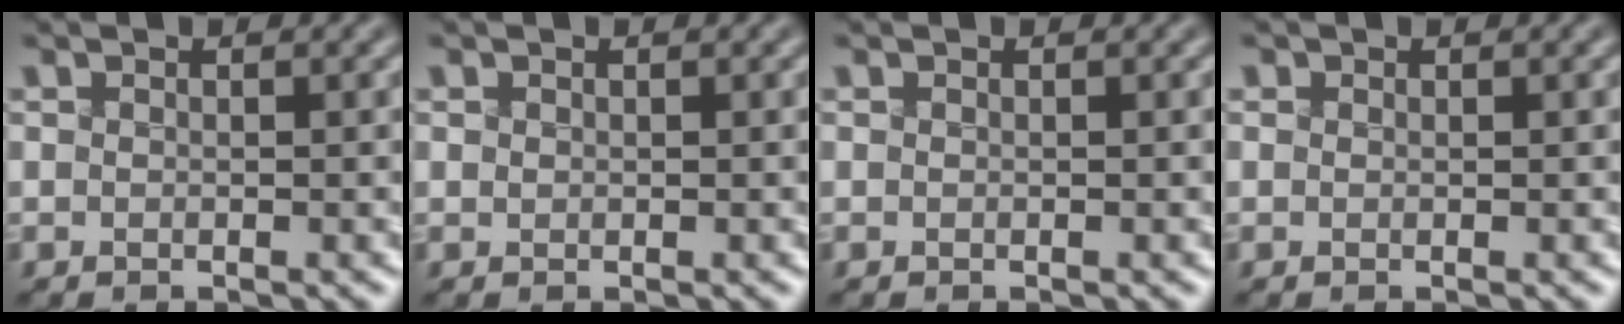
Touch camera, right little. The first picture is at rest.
{"total": 0.6, "force": [0.3, 0.5, 0.2], "torque": [-0.011, 0.005, 0.011]}
{"total": 0.0}
{"total": 0.9, "force": [0.5, 0.7, 0.4], "torque": [-0.011, 0.009, 0.002]}